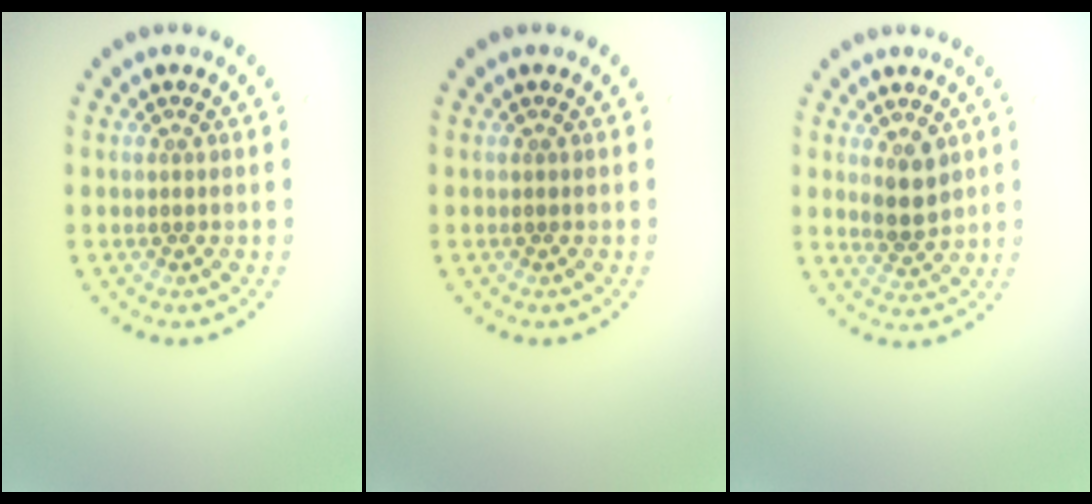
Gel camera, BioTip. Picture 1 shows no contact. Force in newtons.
{"total": 0.0}
{"total": 2.7, "press": 2.6, "slide": 1.0}